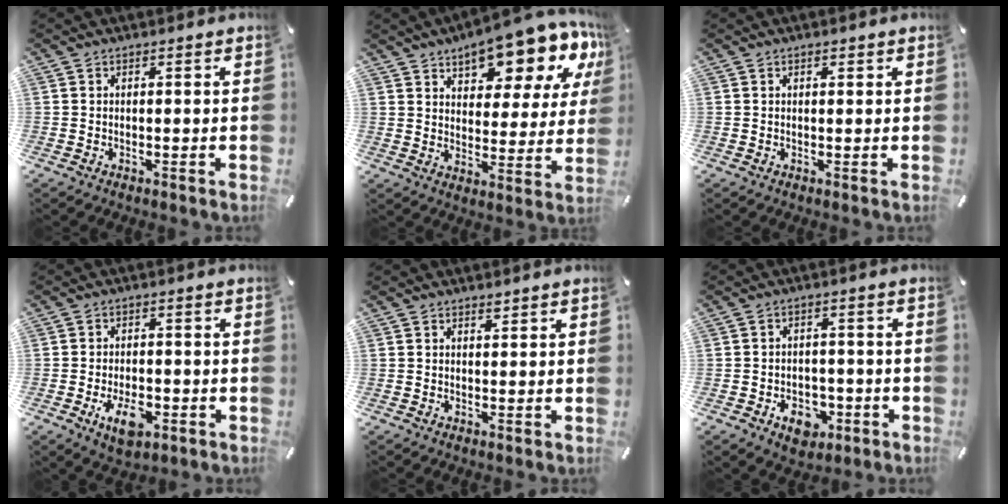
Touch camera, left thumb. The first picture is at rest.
{"total": 15.7, "force": [11.6, 6.2, 8.6], "torque": [-0.117, -0.082, 0.192]}
{"total": 0.7, "force": [0.3, 0.4, 0.5], "torque": [-0.009, 0.003, 0.005]}
{"total": 7.1, "force": [-2.9, 3.9, 5.2], "torque": [-0.098, 0.005, -0.051]}
{"total": 0.8, "force": [0.7, 0.4, 0.3], "torque": [0.002, -0.004, 0.011]}
{"total": 7.3, "force": [-3.3, 5.4, 3.8], "torque": [-0.053, 0.014, -0.057]}